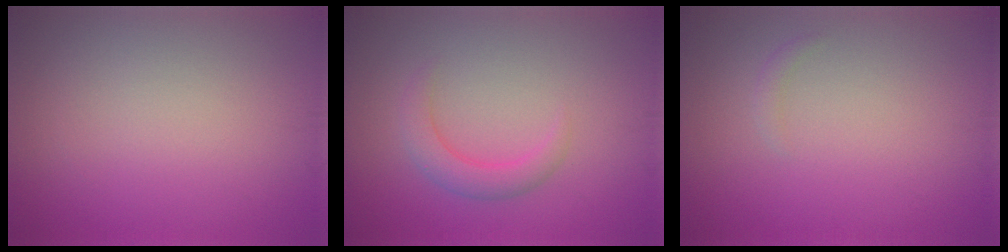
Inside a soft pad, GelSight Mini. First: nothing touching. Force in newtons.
{"total": 2.4, "press": 2.4, "slide": 0.1}
{"total": 0.7, "press": 0.7, "slide": 0.0}